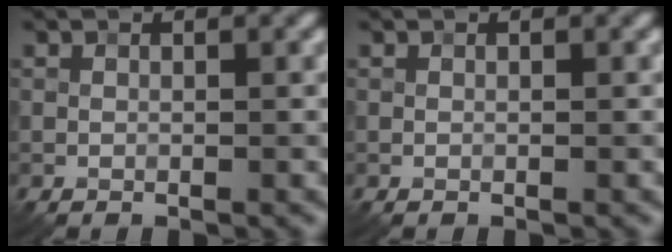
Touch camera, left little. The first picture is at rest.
{"total": 0.0}